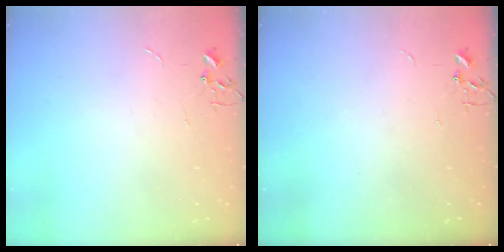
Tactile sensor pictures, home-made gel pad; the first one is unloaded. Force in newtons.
{"total": 0.0}